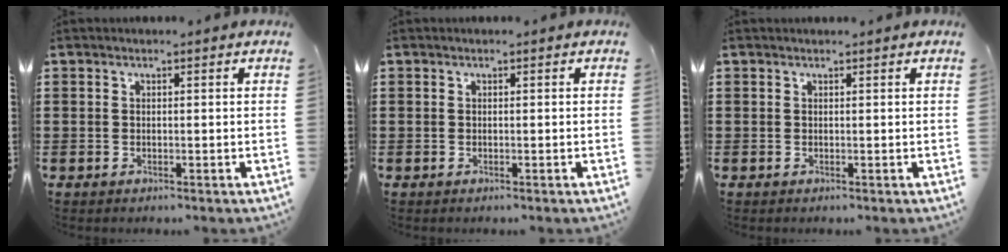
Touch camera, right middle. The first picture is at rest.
{"total": 0.0}
{"total": 0.0}